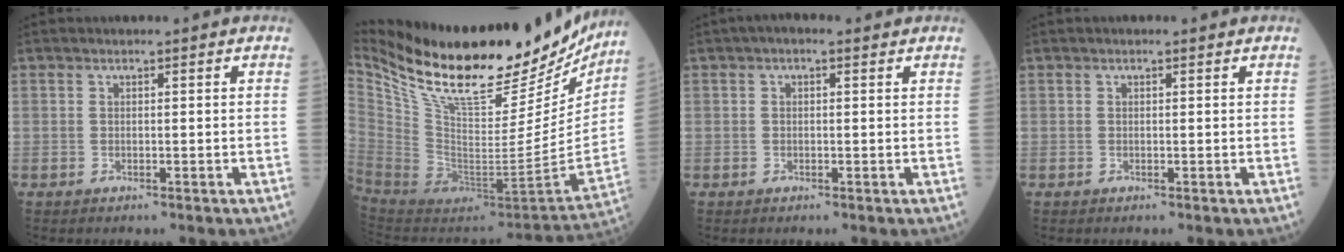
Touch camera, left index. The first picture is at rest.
{"total": 35.3, "force": [27.5, 10.9, 19.2], "torque": [-0.358, -0.034, 0.422]}
{"total": 2.0, "force": [1.1, 0.9, 1.5], "torque": [-0.026, 0.017, 0.011]}
{"total": 0.5, "force": [0.4, 0.1, 0.4], "torque": [-0.010, 0.003, 0.003]}